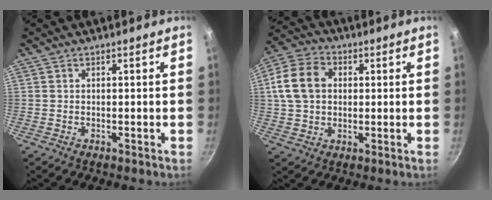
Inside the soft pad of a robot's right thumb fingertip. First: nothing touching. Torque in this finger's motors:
{"motor_torque": [-0.08, 0.99, 0.41, -0.23, 0.29]}